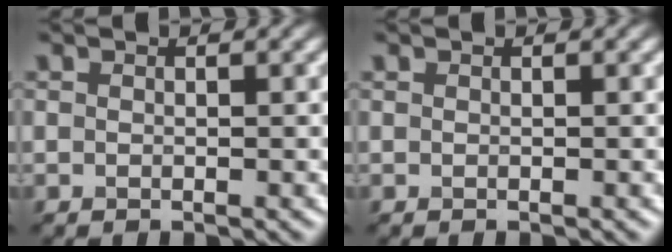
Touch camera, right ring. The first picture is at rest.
{"total": 0.0}